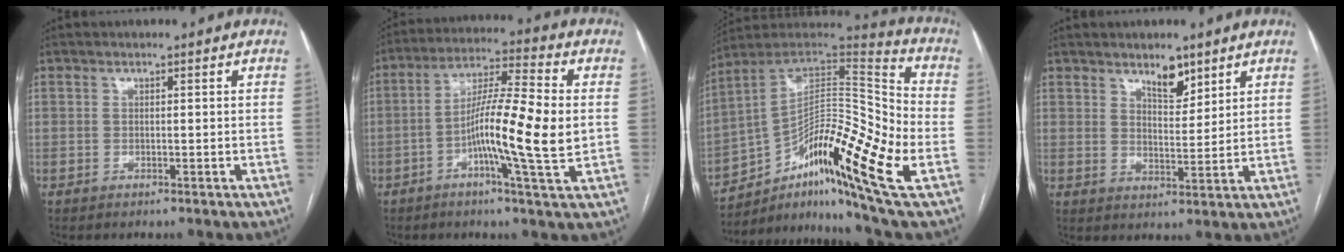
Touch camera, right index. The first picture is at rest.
{"total": 13.5, "force": [-1.8, 0.1, 13.4], "torque": [-0.237, 0.004, -0.039]}
{"total": 26.5, "force": [-9.2, 3.8, 24.5], "torque": [-0.387, 0.001, -0.145]}
{"total": 4.7, "force": [3.6, 1.7, 2.6], "torque": [-0.043, -0.008, 0.063]}